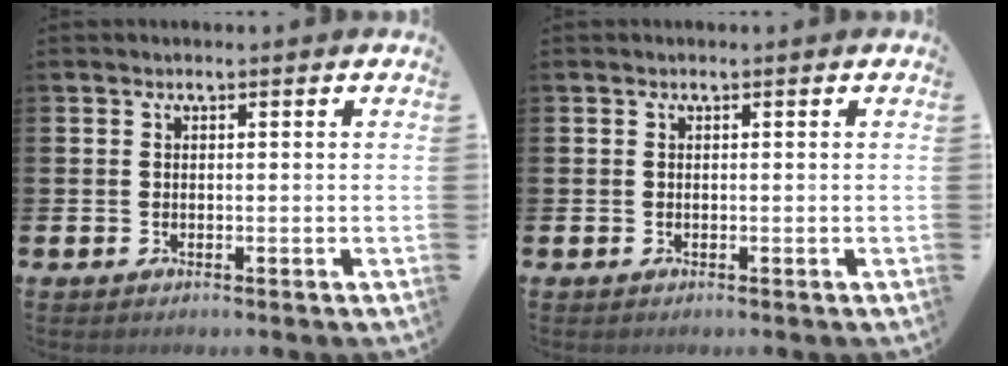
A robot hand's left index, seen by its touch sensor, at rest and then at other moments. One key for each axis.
{"total": 0.0}